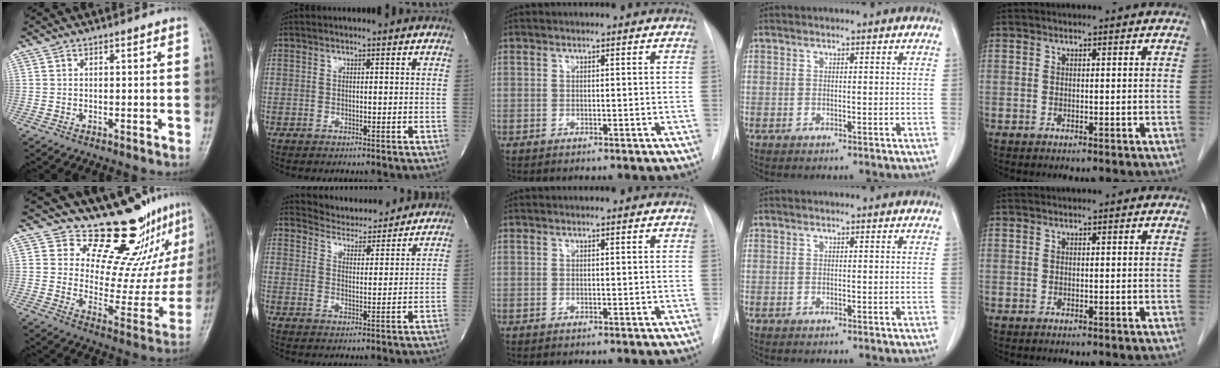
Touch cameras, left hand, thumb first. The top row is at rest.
{"thumb": {"total": 16.7, "force": [14.0, 6.2, 6.6], "torque": [-0.027, -0.121, 0.189]}, "index": {"total": 10.0, "force": [9.8, 1.9, 0.8], "torque": [-0.014, 0.003, 0.130]}}